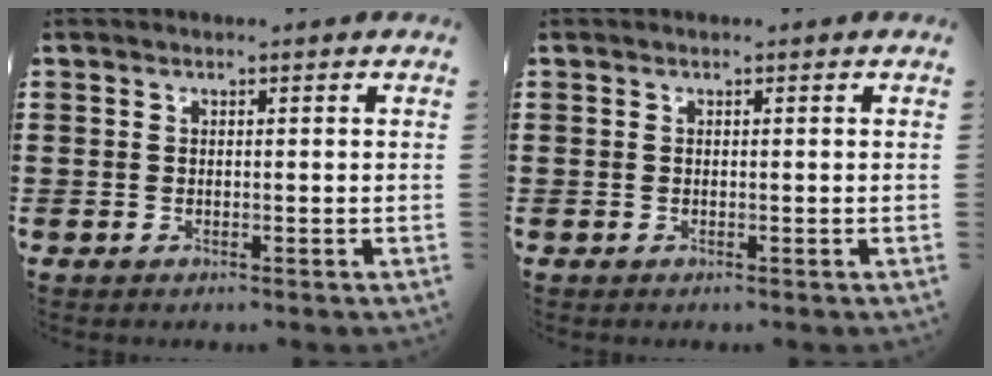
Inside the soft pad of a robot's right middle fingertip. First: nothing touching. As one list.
[{"total": 0.0}]